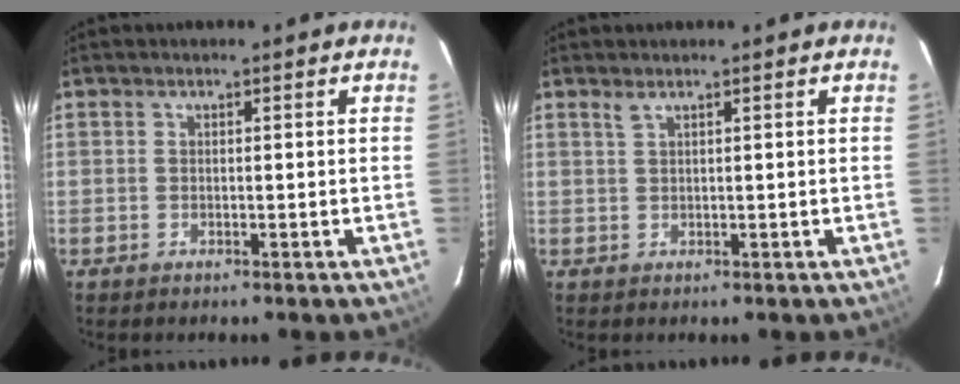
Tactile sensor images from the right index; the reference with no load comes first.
{"total": 0.9, "force": [0.6, -0.1, 0.6], "torque": [-0.010, 0.001, 0.012]}